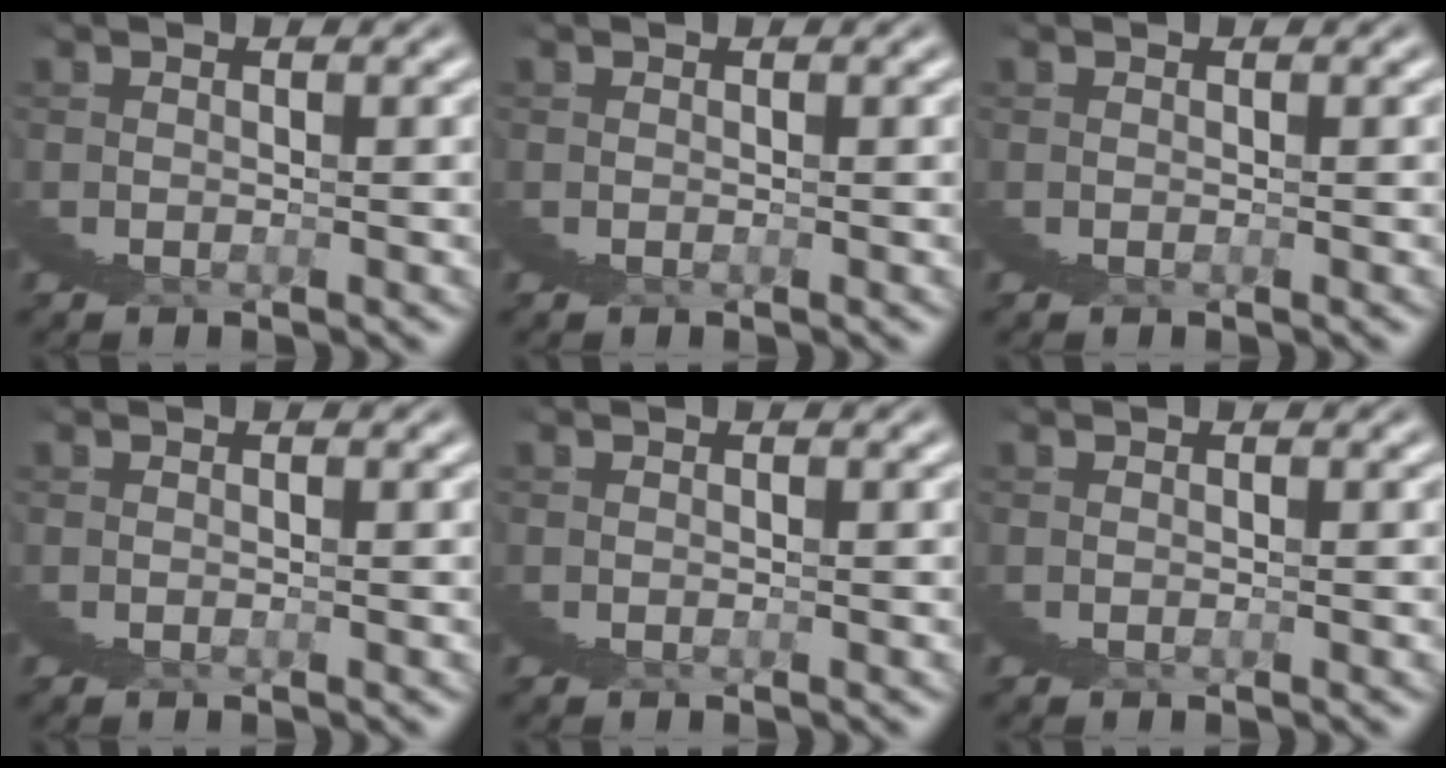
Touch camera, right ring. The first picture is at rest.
{"total": 0.0}
{"total": 0.0}
{"total": 0.0}
{"total": 0.0}
{"total": 0.0}